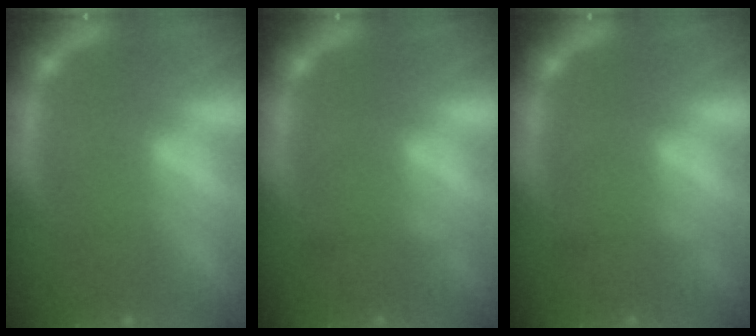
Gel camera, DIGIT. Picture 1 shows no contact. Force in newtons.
{"total": 0.9}
{"total": 0.9}